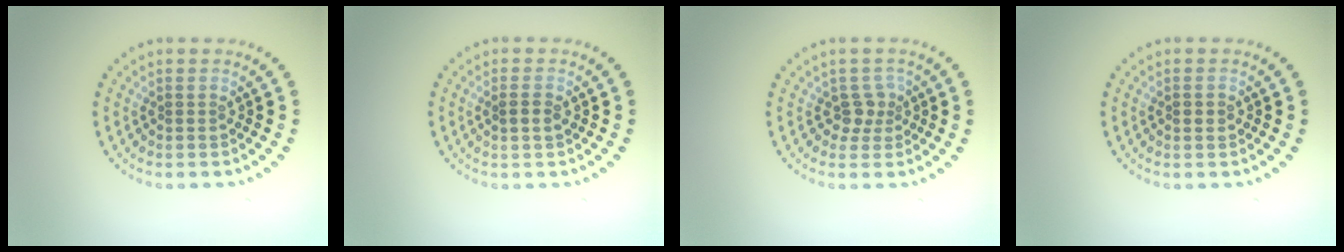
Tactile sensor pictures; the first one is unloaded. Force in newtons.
{"total": 1.3, "press": 1.2, "slide": 0.5}
{"total": 1.9, "press": 1.3, "slide": 1.3}
{"total": 1.1, "press": 1.1, "slide": 0.1}